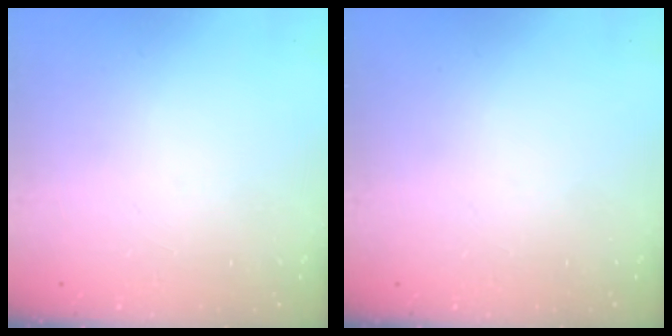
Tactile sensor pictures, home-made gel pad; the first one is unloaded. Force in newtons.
{"total": 0.0}